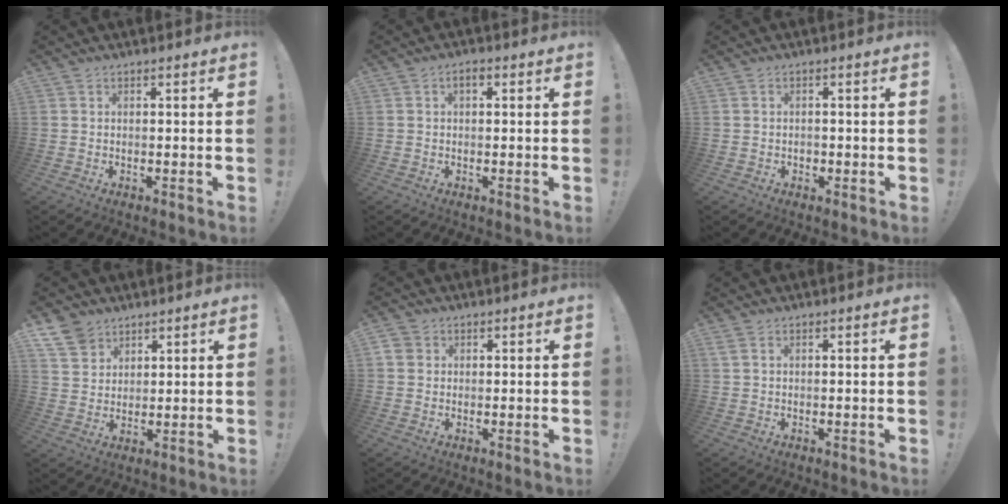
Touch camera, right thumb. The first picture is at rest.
{"total": 2.0, "force": [0.4, 1.0, 1.7], "torque": [-0.026, 0.004, 0.005]}
{"total": 1.3, "force": [-0.7, 1.0, 0.5], "torque": [-0.014, 0.005, -0.012]}
{"total": 8.3, "force": [5.8, 5.5, 2.1], "torque": [-0.044, -0.032, 0.116]}
{"total": 2.5, "force": [1.0, 2.2, 0.7], "torque": [-0.017, 0.002, 0.020]}
{"total": 1.2, "force": [0.6, 0.4, 1.0], "torque": [-0.027, 0.004, 0.014]}